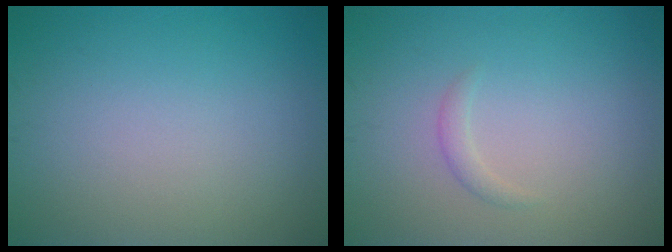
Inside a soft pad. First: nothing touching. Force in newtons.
{"total": 0.9, "press": 0.9, "slide": 0.1}